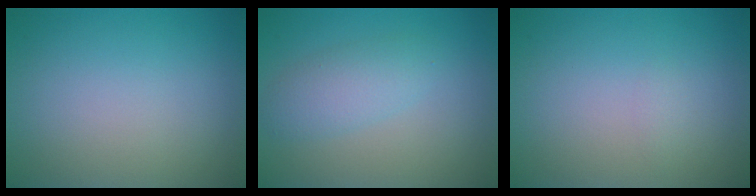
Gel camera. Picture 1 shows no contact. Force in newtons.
{"total": 2.7, "press": 2.7, "slide": 0.1}
{"total": 0.6, "press": 0.6, "slide": 0.0}